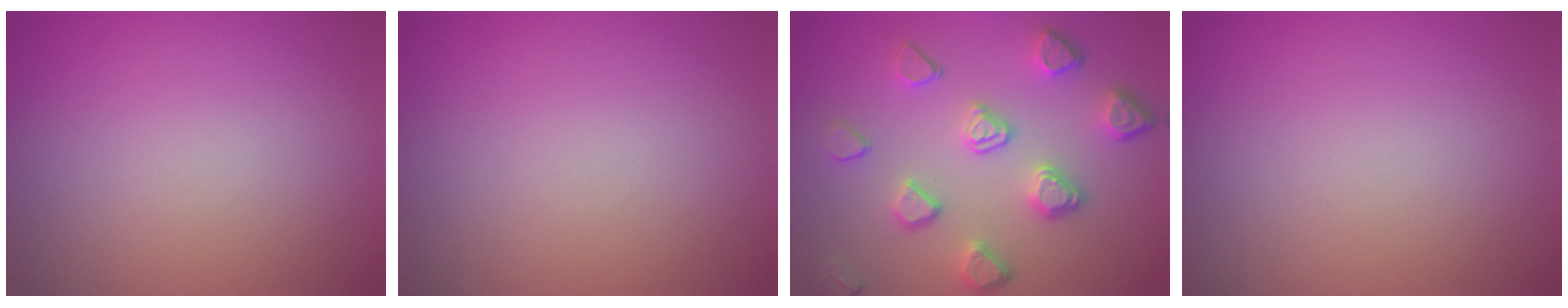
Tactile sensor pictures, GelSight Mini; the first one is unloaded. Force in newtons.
{"total": 0.0}
{"total": 4.8, "press": 3.7, "slide": 3.0}
{"total": 0.0}